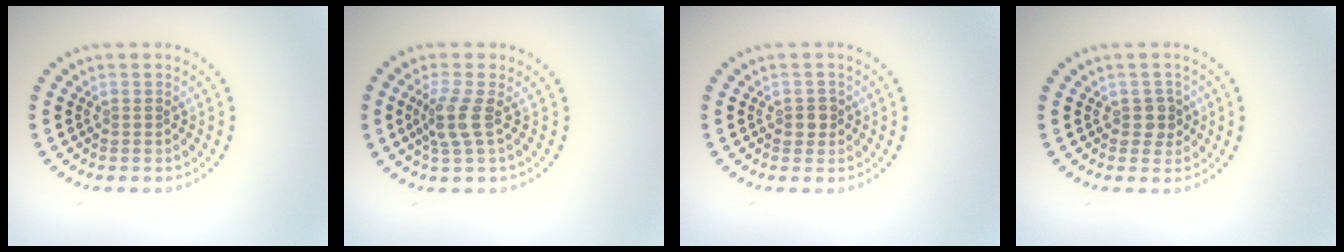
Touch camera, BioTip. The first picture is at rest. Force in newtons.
{"total": 2.4, "press": 1.9, "slide": 1.5}
{"total": 1.3, "press": 1.2, "slide": 0.5}
{"total": 1.5, "press": 1.4, "slide": 0.5}